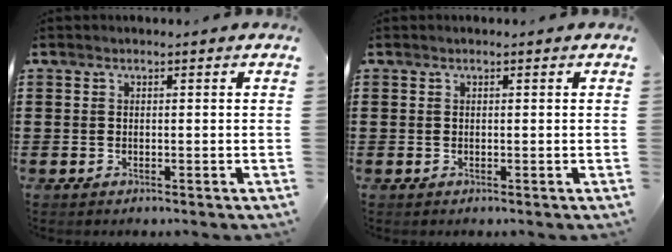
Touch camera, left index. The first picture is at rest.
{"total": 0.0}